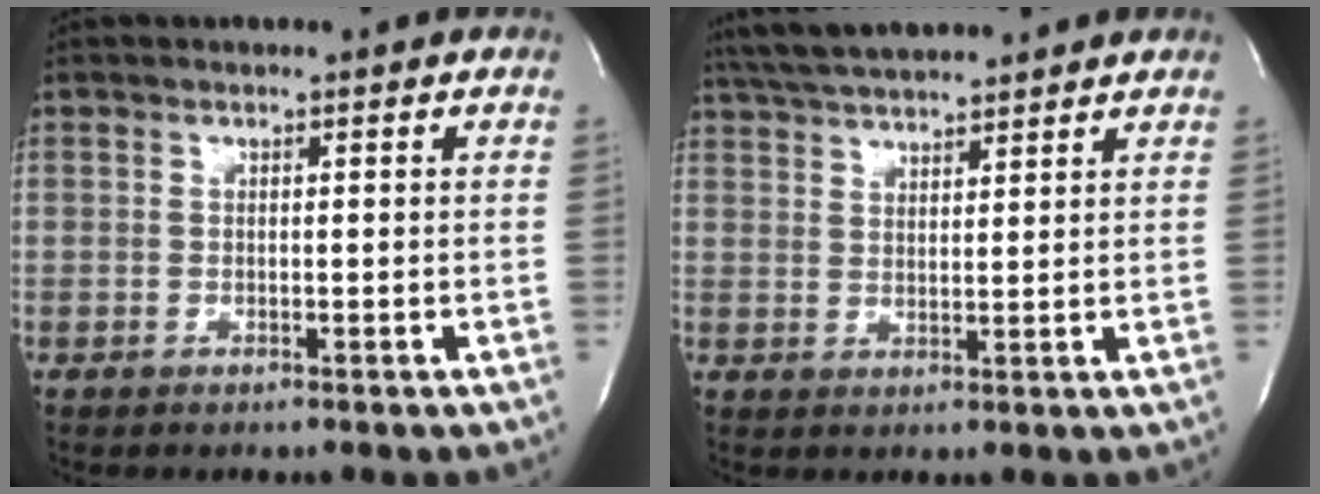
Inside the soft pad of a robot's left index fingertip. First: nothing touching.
{"total": 10.7, "force": [9.8, 1.1, 4.3], "torque": [-0.081, 0.031, 0.160]}